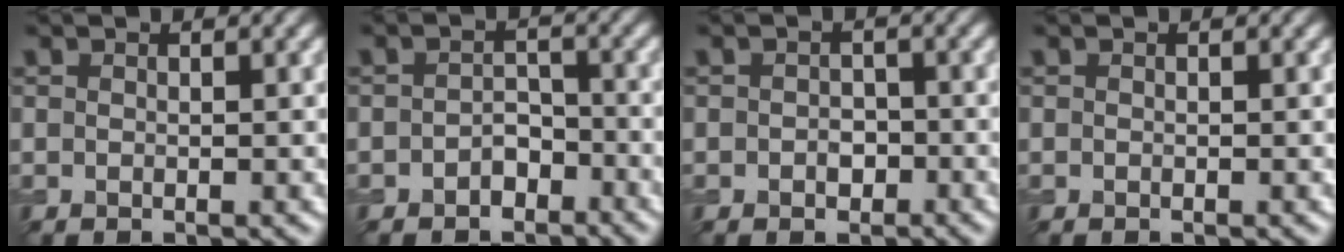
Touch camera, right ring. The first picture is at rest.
{"total": 2.2, "force": [-1.4, 1.5, 0.8], "torque": [-0.011, 0.006, -0.026]}
{"total": 1.6, "force": [-0.5, 1.3, 0.9], "torque": [-0.012, -0.003, -0.010]}
{"total": 0.0}